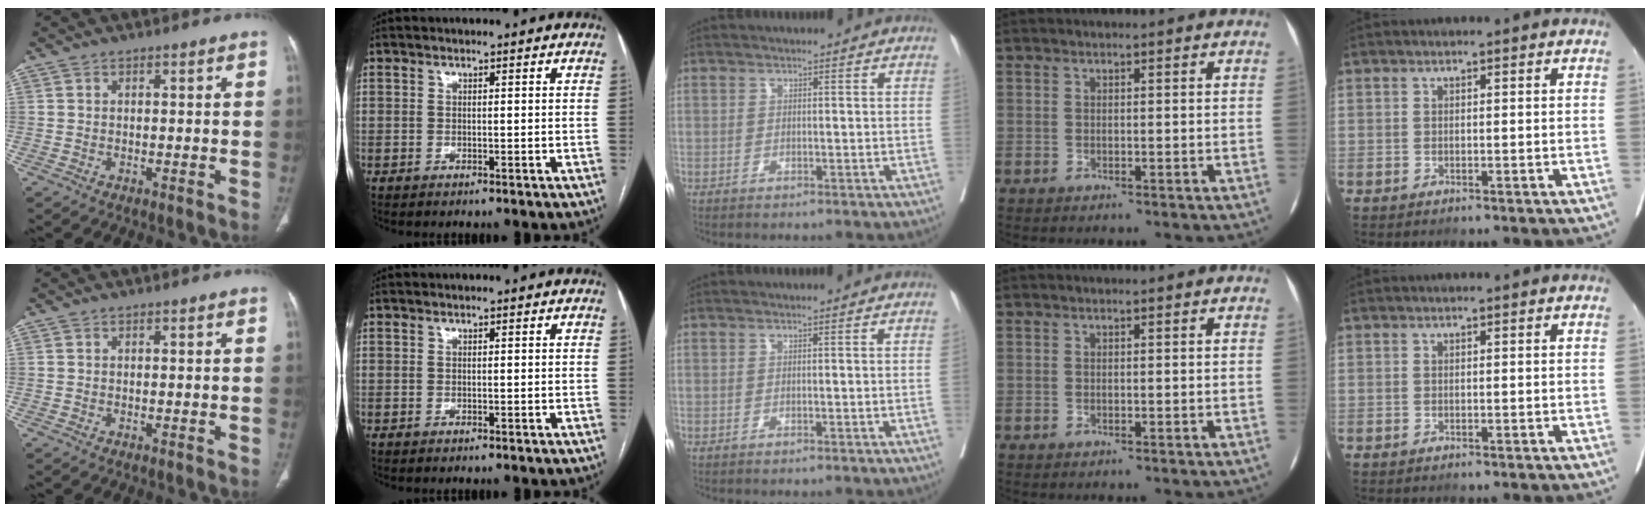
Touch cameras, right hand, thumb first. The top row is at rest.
{"middle": {"total": 0.7, "force": [0.0, -0.3, 0.6], "torque": [-0.002, 0.002, 0.000]}}